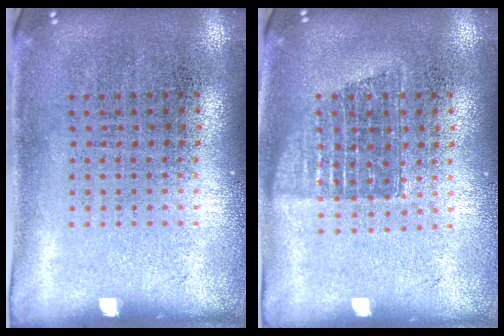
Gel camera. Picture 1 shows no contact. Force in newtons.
{"total": 1.2, "press": 1.1, "slide": 0.6}